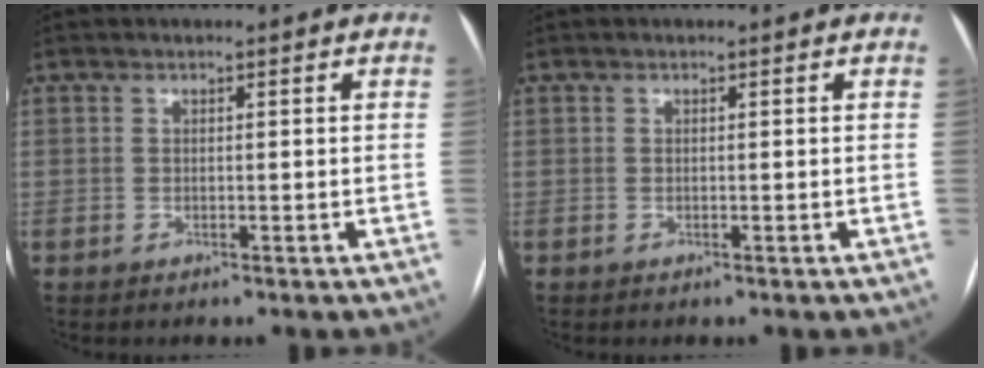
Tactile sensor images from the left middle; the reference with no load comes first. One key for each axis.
{"total": 0.0}